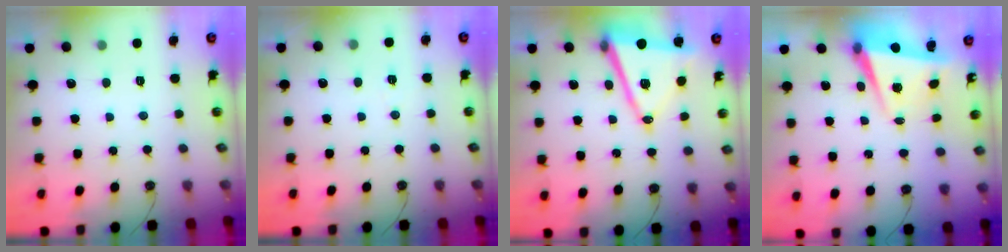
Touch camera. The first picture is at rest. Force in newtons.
{"total": 2.6, "press": 1.7, "slide": 1.9}
{"total": 14.3, "press": 13.8, "slide": 3.9}
{"total": 5.0, "press": 4.8, "slide": 1.2}